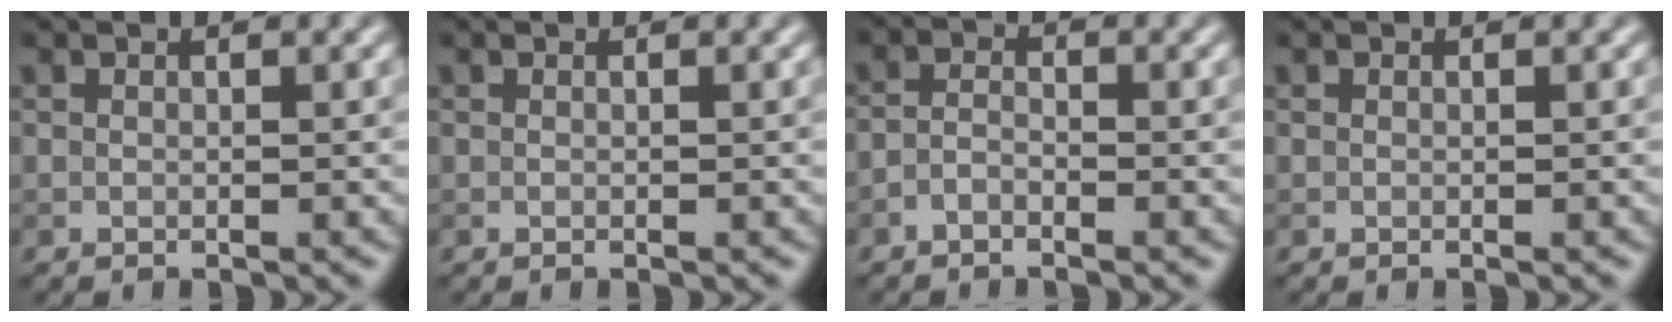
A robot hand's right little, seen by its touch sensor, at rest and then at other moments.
{"total": 0.0}
{"total": 1.4, "force": [-1.0, 0.6, 0.8], "torque": [-0.017, 0.004, -0.025]}
{"total": 0.0}